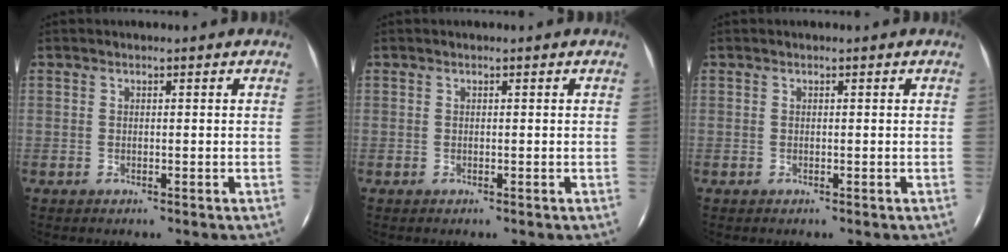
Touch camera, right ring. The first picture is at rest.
{"total": 0.0}
{"total": 0.0}